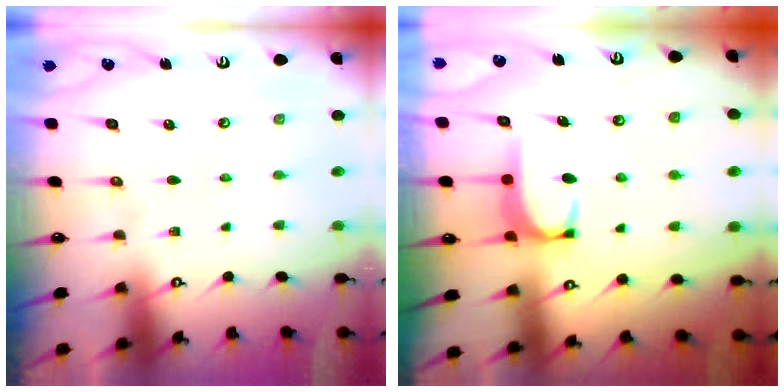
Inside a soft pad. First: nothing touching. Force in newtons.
{"total": 1.8, "press": 1.7, "slide": 0.5}